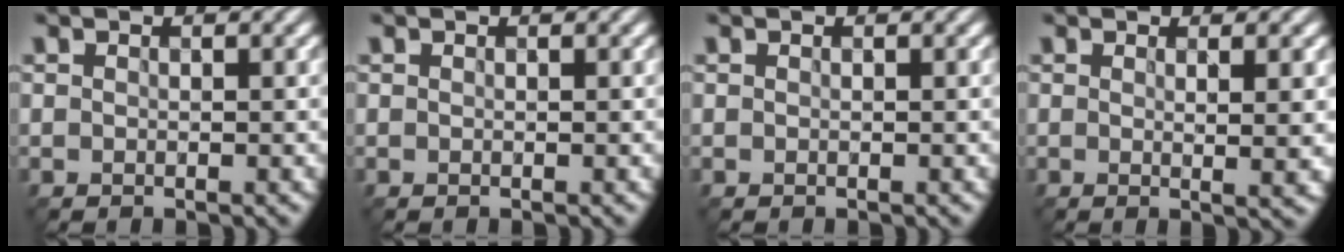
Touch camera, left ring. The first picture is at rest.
{"total": 0.0}
{"total": 0.0}
{"total": 3.5, "force": [0.6, 0.9, 3.3], "torque": [-0.040, -0.003, 0.007]}